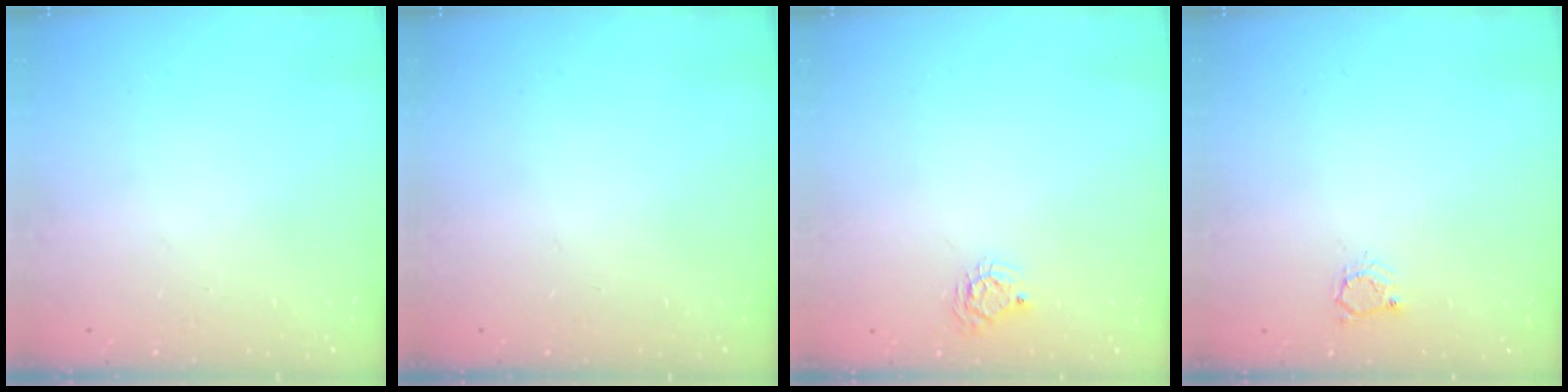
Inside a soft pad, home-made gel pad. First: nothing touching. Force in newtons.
{"total": 0.0}
{"total": 5.1, "press": 5.0, "slide": 0.4}
{"total": 3.3, "press": 3.2, "slide": 0.5}